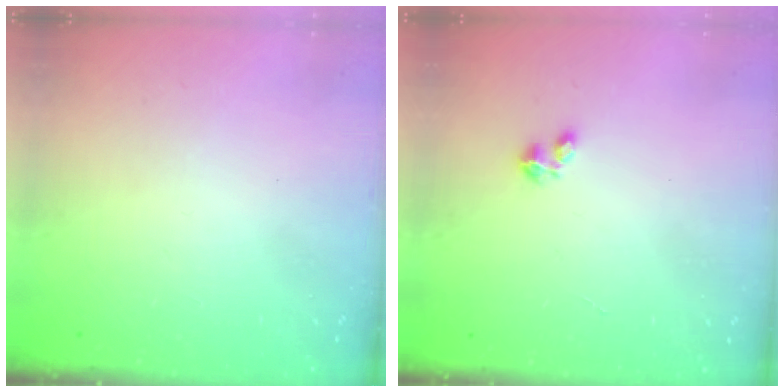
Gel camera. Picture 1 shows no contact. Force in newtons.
{"total": 1.8, "press": 1.8, "slide": 0.4}